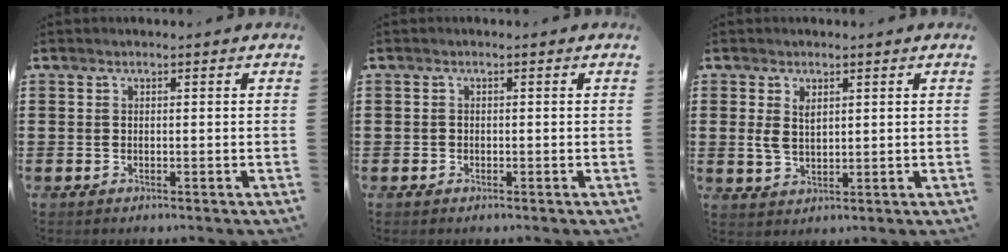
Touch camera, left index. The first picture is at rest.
{"total": 0.7, "force": [-0.4, 0.5, 0.1], "torque": [-0.003, 0.002, -0.009]}
{"total": 3.1, "force": [1.2, 1.7, 2.3], "torque": [-0.050, 0.006, 0.022]}